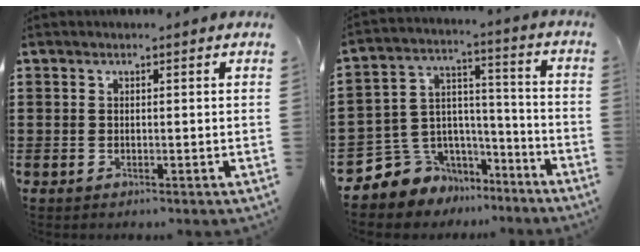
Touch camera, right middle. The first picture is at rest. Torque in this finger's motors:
{"motor_torque": [2.14, 0.00, 0.12, 0.01]}